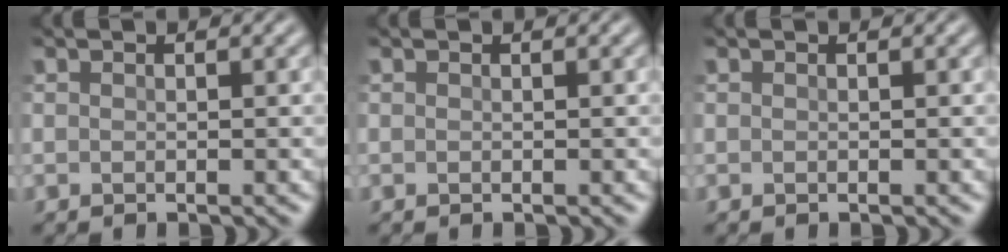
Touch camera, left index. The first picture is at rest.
{"total": 0.0}
{"total": 0.0}